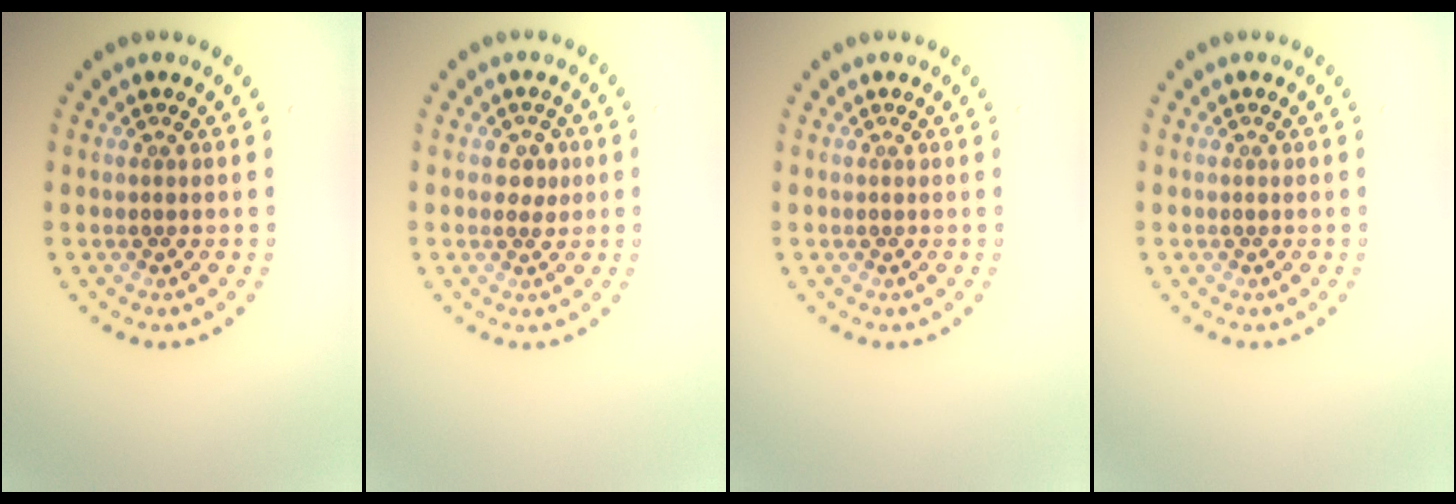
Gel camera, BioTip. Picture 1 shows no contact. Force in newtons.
{"total": 1.6, "press": 1.5, "slide": 0.7}
{"total": 0.0}
{"total": 0.0}